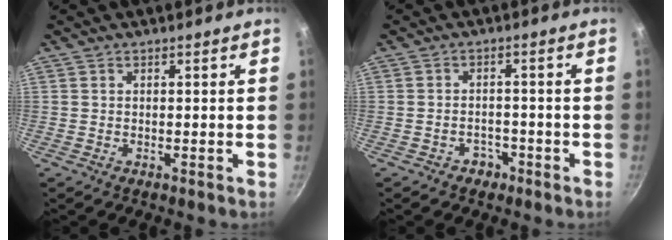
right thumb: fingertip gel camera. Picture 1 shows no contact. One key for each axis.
{"total": 2.7, "fx": -1.7, "fy": 2.0, "fz": 0.6, "tx": 0.004, "ty": 0.018, "tz": -0.025}